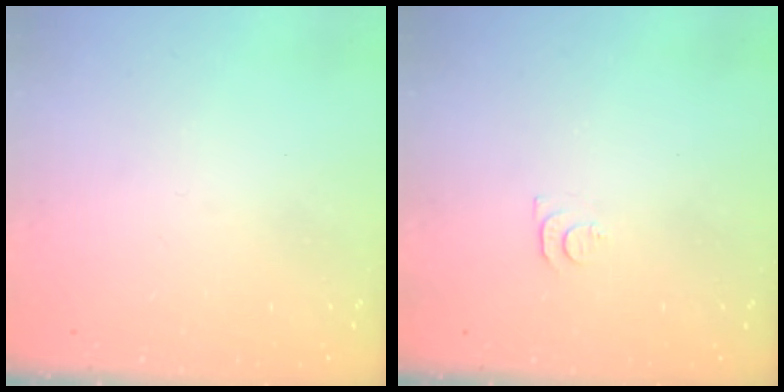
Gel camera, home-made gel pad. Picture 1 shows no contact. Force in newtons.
{"total": 3.7, "press": 3.6, "slide": 0.4}